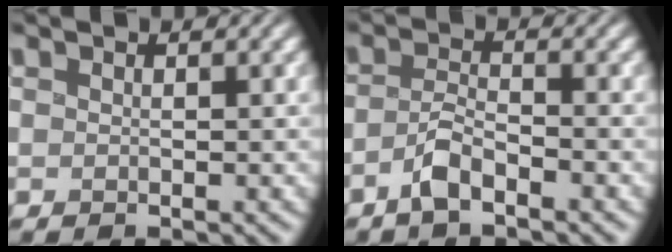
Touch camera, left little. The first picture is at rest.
{"total": 2.9, "force": [-2.2, 0.7, 1.7], "torque": [-0.033, 0.001, -0.050]}